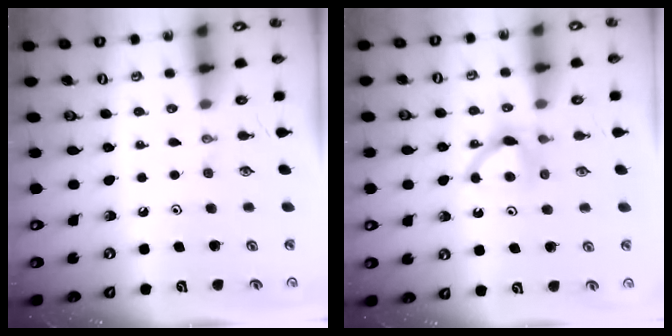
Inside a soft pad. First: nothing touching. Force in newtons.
{"total": 5.4, "press": 5.3, "slide": 0.6}